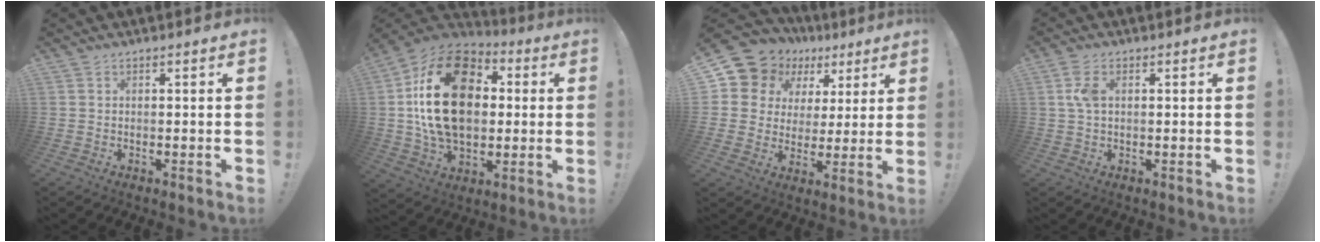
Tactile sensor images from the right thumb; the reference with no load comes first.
{"total": 27.0, "force": [3.6, 18.0, 19.8], "torque": [-0.369, 0.006, 0.065]}
{"total": 11.6, "force": [6.8, 8.7, 3.6], "torque": [-0.067, -0.052, 0.136]}
{"total": 4.6, "force": [0.9, 2.5, 3.7], "torque": [-0.080, 0.005, 0.015]}